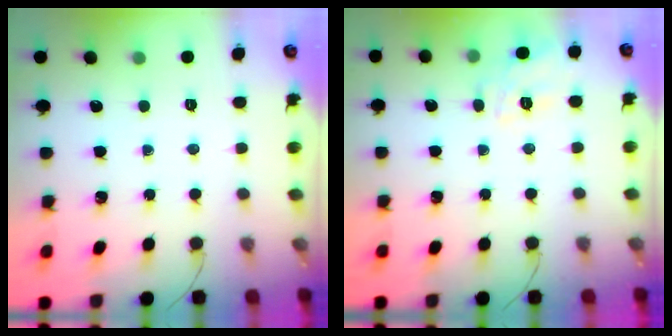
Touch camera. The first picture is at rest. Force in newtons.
{"total": 13.1, "press": 13.1, "slide": 0.5}